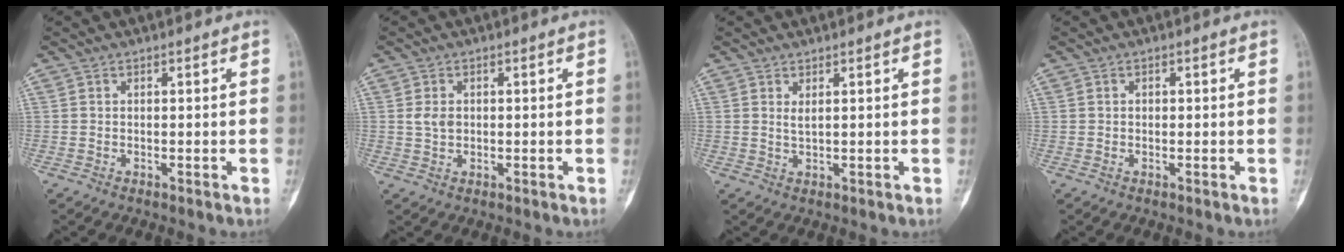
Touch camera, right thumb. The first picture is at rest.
{"total": 2.4, "force": [0.4, 1.8, 1.6], "torque": [-0.019, 0.001, 0.011]}
{"total": 1.4, "force": [0.7, 0.3, 1.1], "torque": [-0.018, -0.006, 0.016]}
{"total": 0.7, "force": [0.1, 0.5, 0.4], "torque": [-0.004, 0.001, 0.002]}